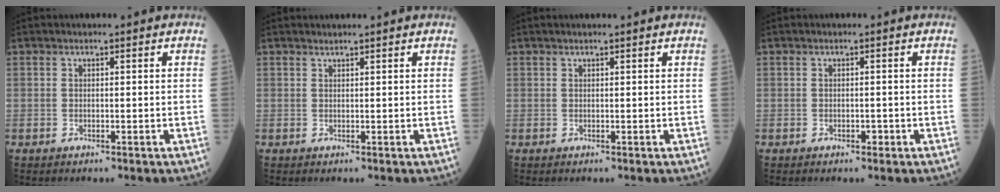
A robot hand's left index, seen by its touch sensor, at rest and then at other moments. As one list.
[{"total": 1.0, "force": [0.9, -0.2, 0.3], "torque": [-0.009, 0.006, 0.020]}, {"total": 1.6, "force": [1.4, 0.0, 0.8], "torque": [-0.006, 0.015, 0.020]}, {"total": 1.0, "force": [-0.5, 0.5, 0.6], "torque": [-0.010, 0.001, -0.006]}]